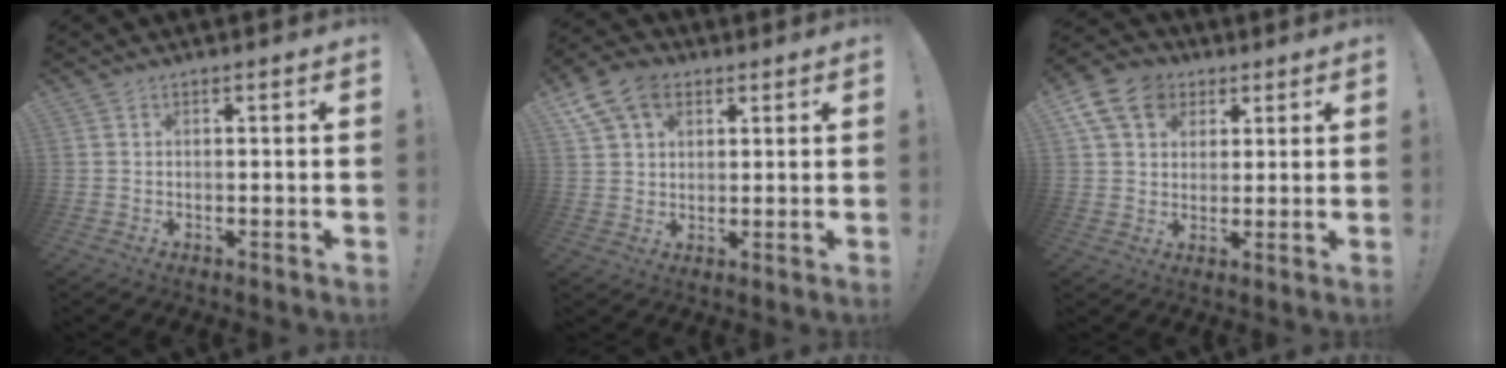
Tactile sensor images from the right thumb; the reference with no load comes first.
{"total": 11.4, "force": [5.6, 8.0, 5.9], "torque": [-0.102, -0.014, 0.113]}
{"total": 13.1, "force": [5.4, 10.2, 6.0], "torque": [-0.098, -0.013, 0.111]}